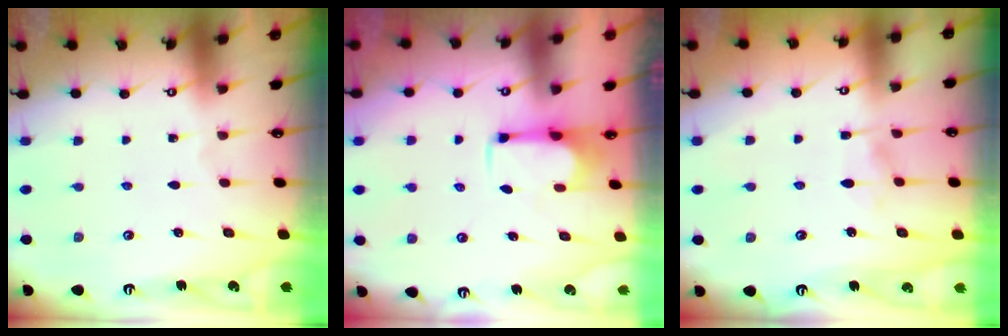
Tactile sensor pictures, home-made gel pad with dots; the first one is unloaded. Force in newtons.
{"total": 2.8, "press": 2.6, "slide": 1.1}
{"total": 4.0, "press": 4.0, "slide": 0.4}